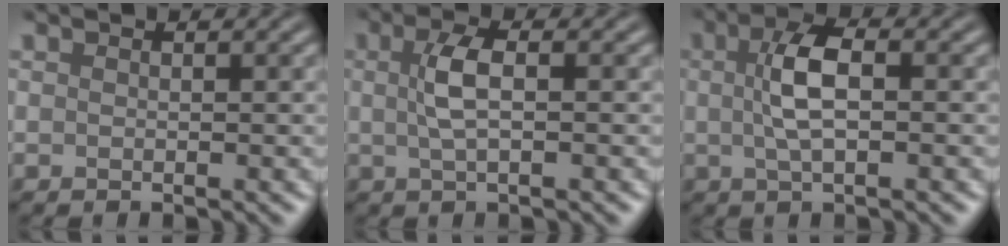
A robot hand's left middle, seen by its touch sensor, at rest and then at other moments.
{"total": 2.9, "force": [0.4, 0.9, 2.7], "torque": [-0.063, 0.007, 0.005]}
{"total": 4.1, "force": [0.4, 1.6, 3.8], "torque": [-0.082, 0.009, 0.004]}